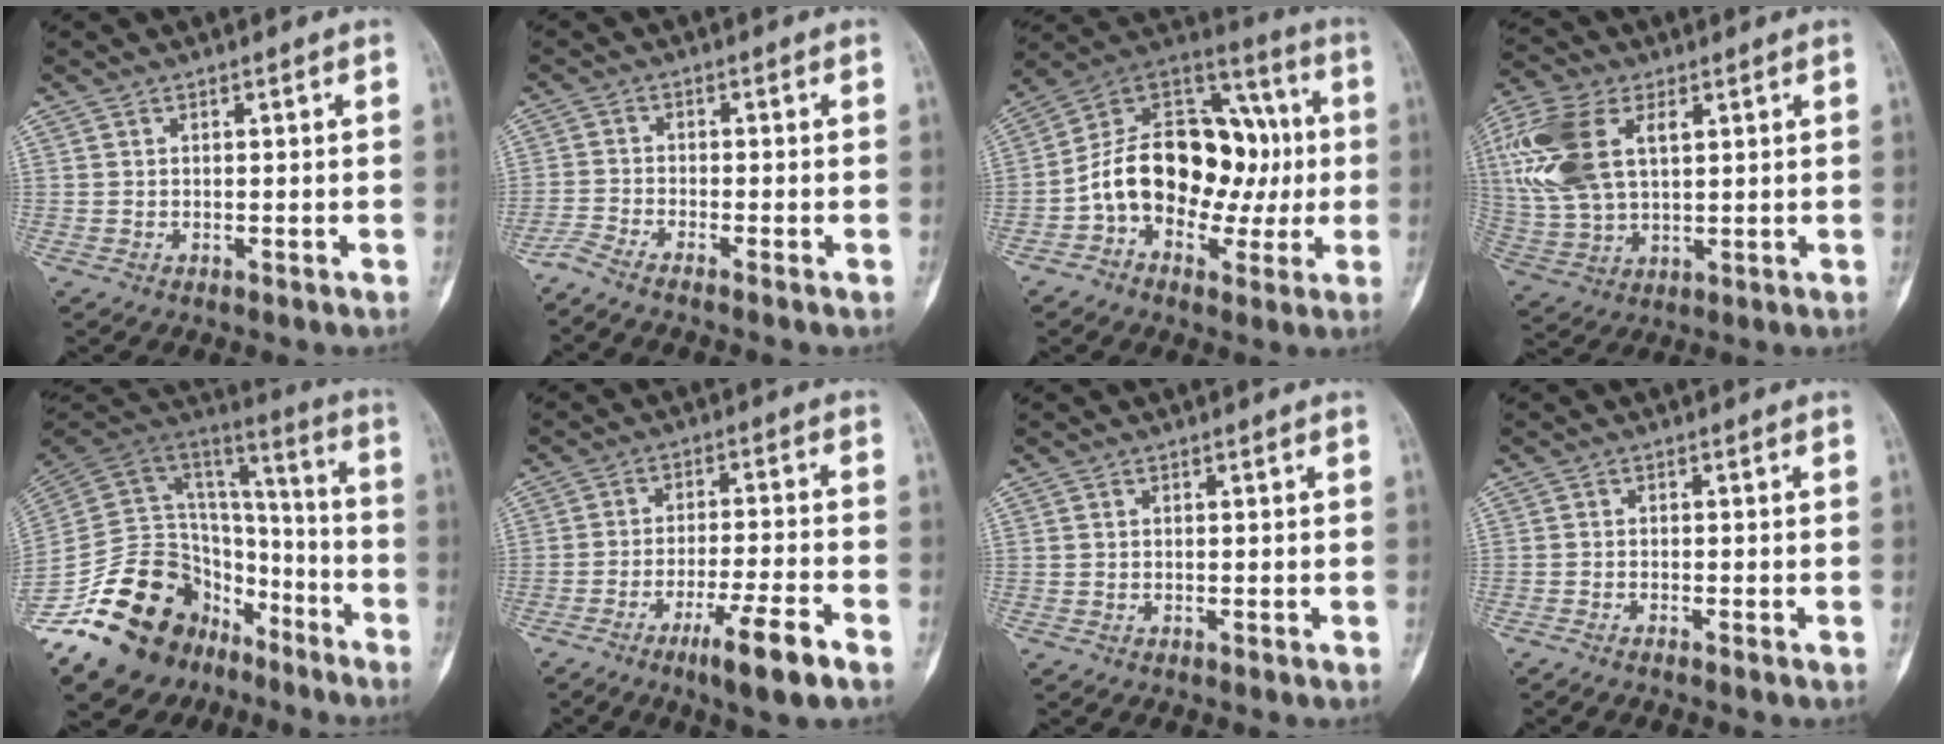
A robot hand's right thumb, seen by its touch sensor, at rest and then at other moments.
{"total": 3.2, "force": [-2.7, -0.5, 1.7], "torque": [-0.056, 0.007, -0.065]}
{"total": 21.4, "force": [-1.7, 14.9, 15.2], "torque": [-0.208, 0.053, -0.028]}
{"total": 17.4, "force": [5.3, 10.1, 13.1], "torque": [-0.286, 0.004, 0.102]}
{"total": 29.9, "force": [-15.9, 20.6, 14.6], "torque": [-0.279, 0.110, -0.255]}
{"total": 9.9, "force": [-5.9, 0.6, 8.0], "torque": [-0.148, 0.018, -0.097]}
{"total": 0.0}
{"total": 1.5, "force": [-1.1, -0.3, 0.9], "torque": [-0.022, 0.005, -0.023]}